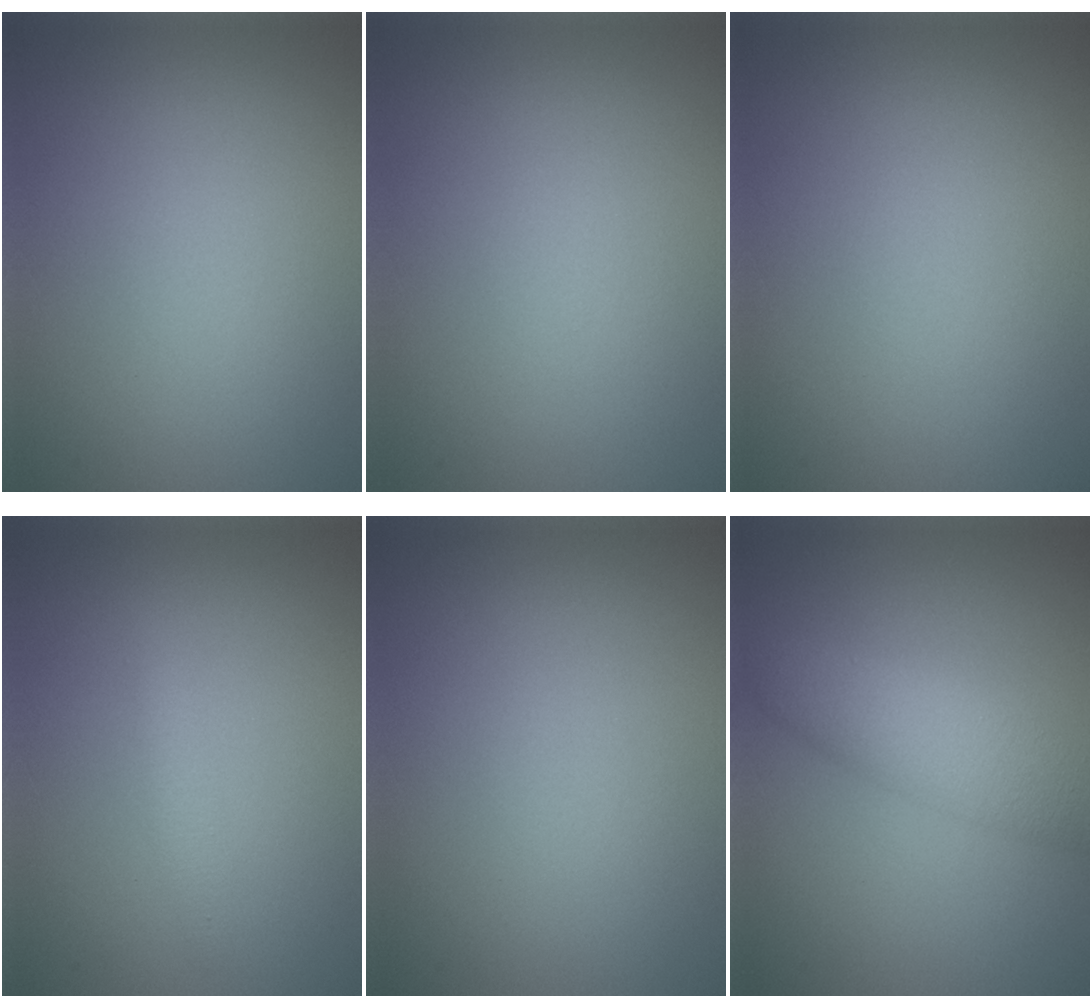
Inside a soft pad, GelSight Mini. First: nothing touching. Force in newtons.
{"total": 0.0}
{"total": 0.0}
{"total": 1.1, "press": 1.1, "slide": 0.1}
{"total": 0.0}
{"total": 4.5, "press": 4.5, "slide": 0.0}